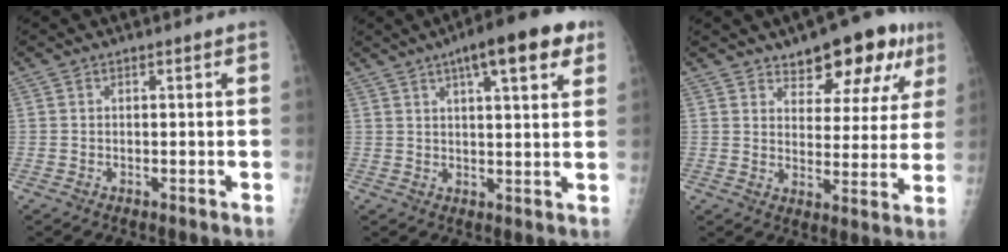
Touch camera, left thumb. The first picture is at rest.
{"total": 13.4, "force": [6.8, 3.7, 10.9], "torque": [-0.134, -0.004, 0.091]}
{"total": 13.3, "force": [8.2, 6.3, 8.3], "torque": [-0.059, -0.028, 0.114]}